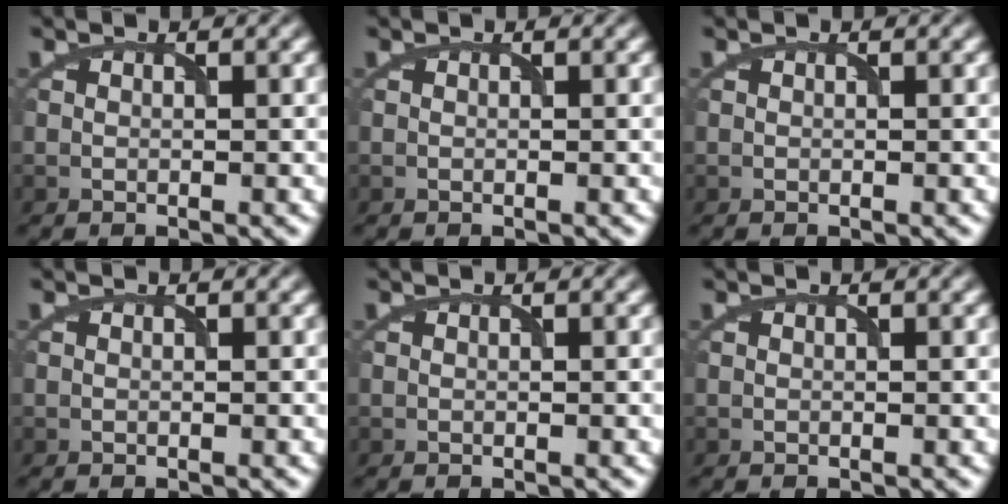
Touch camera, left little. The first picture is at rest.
{"total": 0.0}
{"total": 0.0}
{"total": 0.0}
{"total": 0.0}
{"total": 0.0}